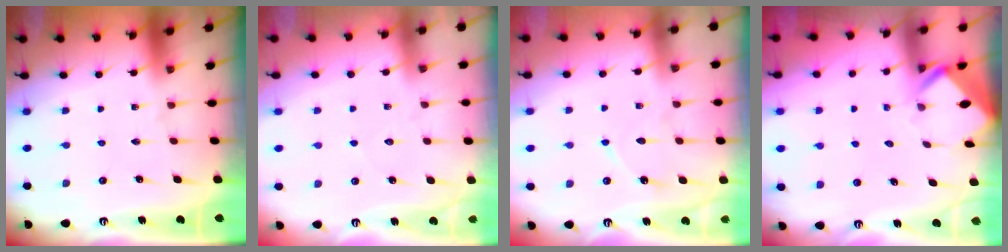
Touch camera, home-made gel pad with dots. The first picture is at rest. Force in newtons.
{"total": 3.3, "press": 3.3, "slide": 0.3}
{"total": 6.1, "press": 6.1, "slide": 0.7}
{"total": 2.5, "press": 2.4, "slide": 0.3}